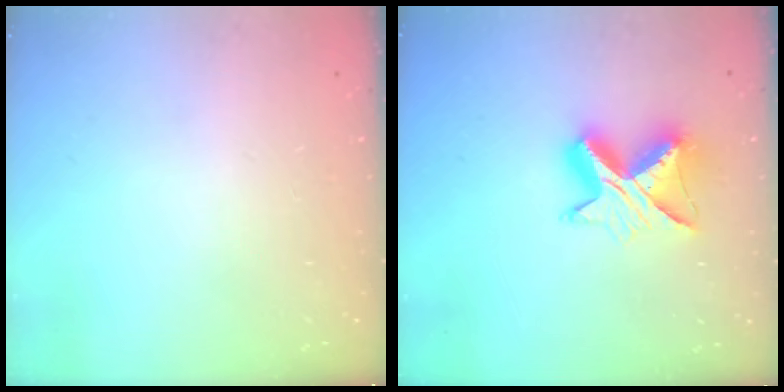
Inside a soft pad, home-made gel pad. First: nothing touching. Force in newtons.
{"total": 11.5, "press": 11.5, "slide": 1.0}